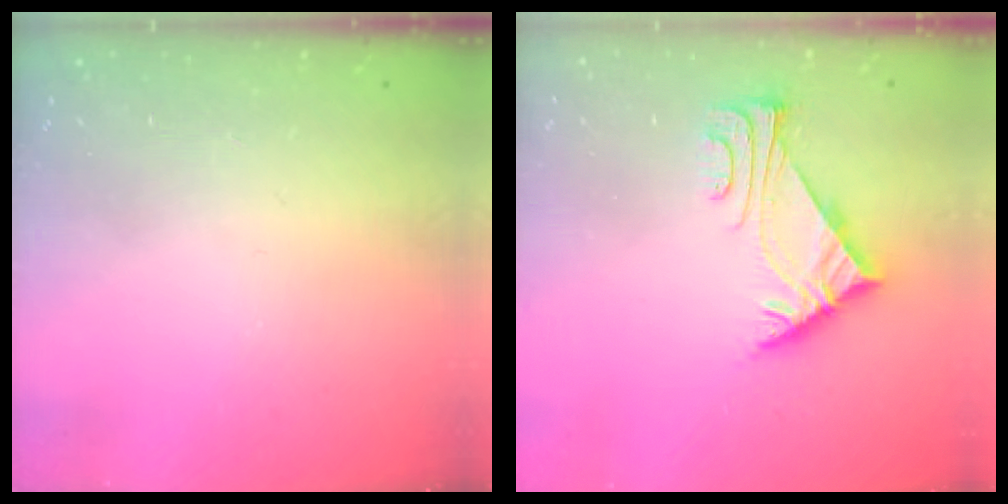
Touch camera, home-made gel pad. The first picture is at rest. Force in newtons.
{"total": 5.7, "press": 5.6, "slide": 0.9}